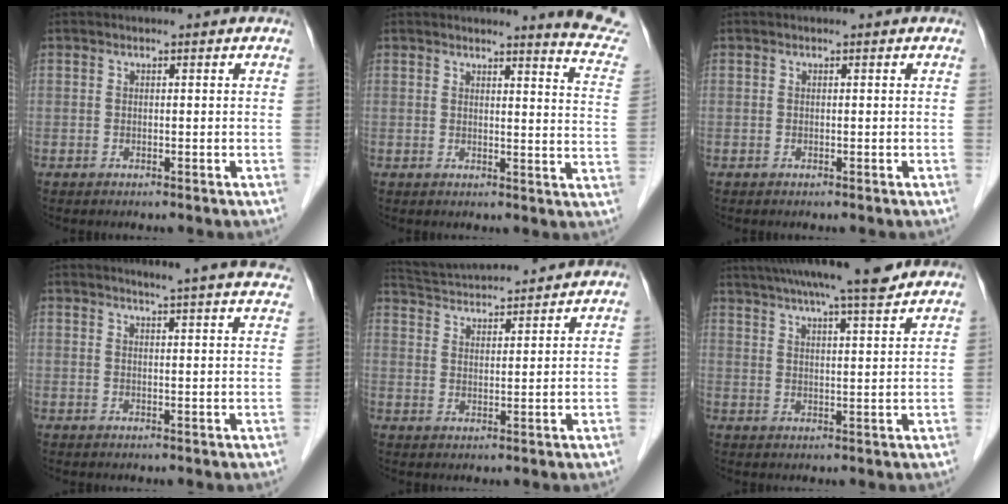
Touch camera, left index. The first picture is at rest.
{"total": 8.9, "force": [8.7, -1.3, 1.4], "torque": [-0.015, -0.089, 0.076]}
{"total": 0.0}
{"total": 14.5, "force": [13.3, 0.4, 5.8], "torque": [-0.072, -0.019, 0.147]}
{"total": 12.2, "force": [11.6, 0.5, 3.8], "torque": [-0.081, 0.027, 0.184]}
{"total": 14.3, "force": [12.2, 0.4, 7.3], "torque": [-0.123, 0.019, 0.175]}